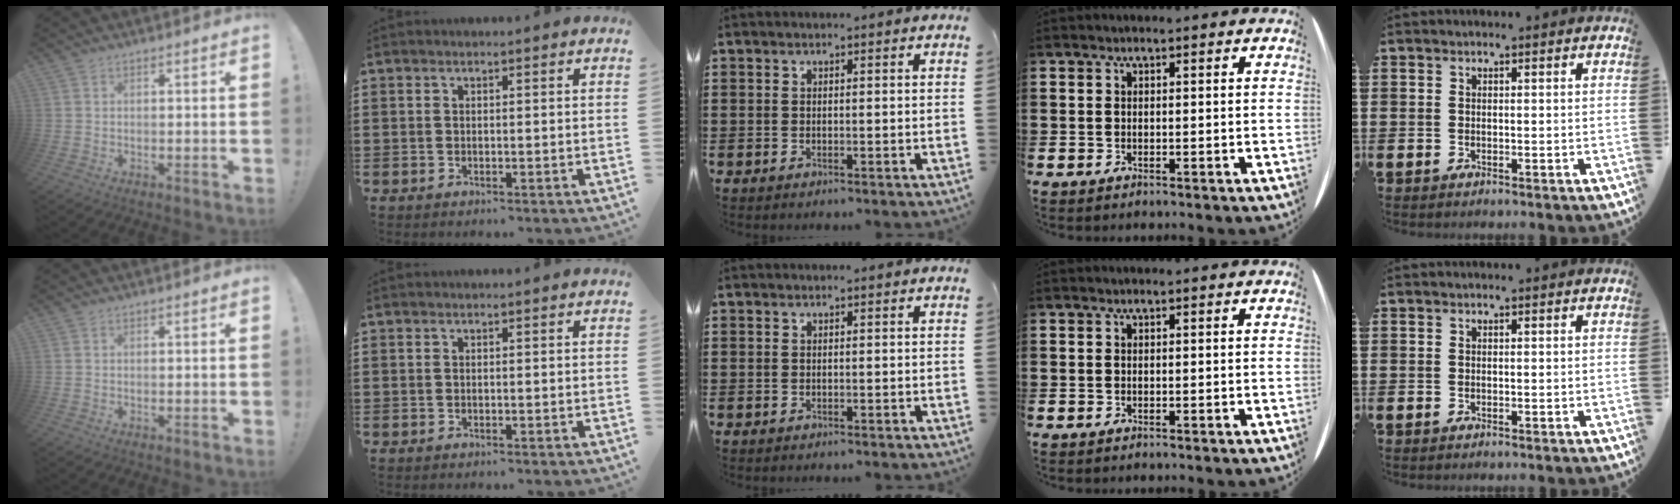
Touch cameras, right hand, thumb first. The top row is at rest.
{}